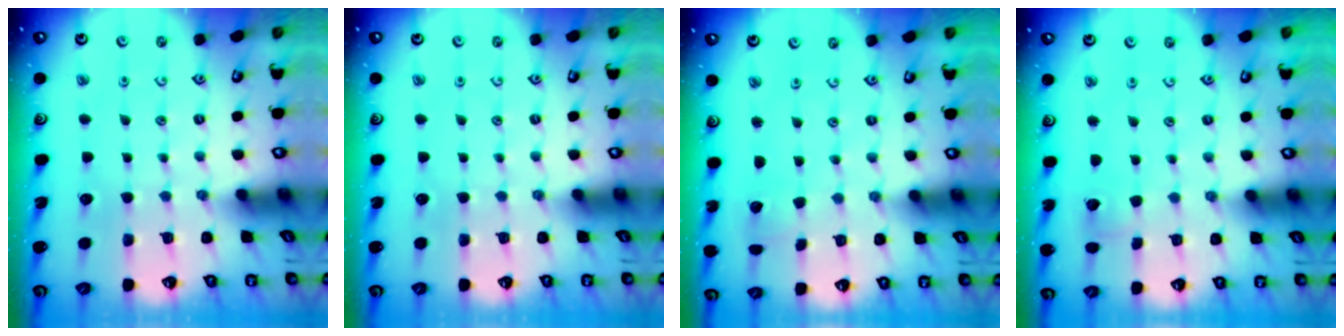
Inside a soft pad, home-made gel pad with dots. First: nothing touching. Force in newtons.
{"total": 0.0}
{"total": 1.2, "press": 1.2, "slide": 0.1}
{"total": 4.8, "press": 4.8, "slide": 0.4}